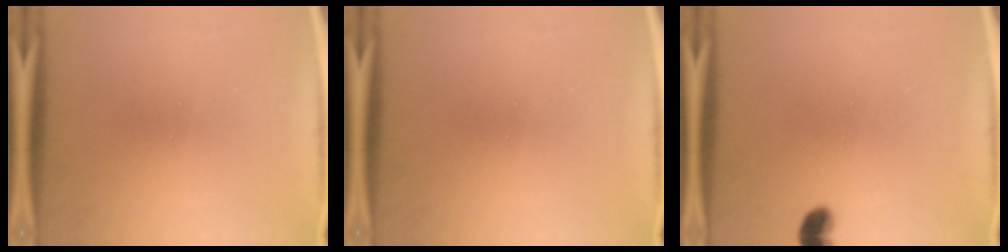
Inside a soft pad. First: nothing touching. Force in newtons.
{"total": 0.0}
{"total": 2.9}